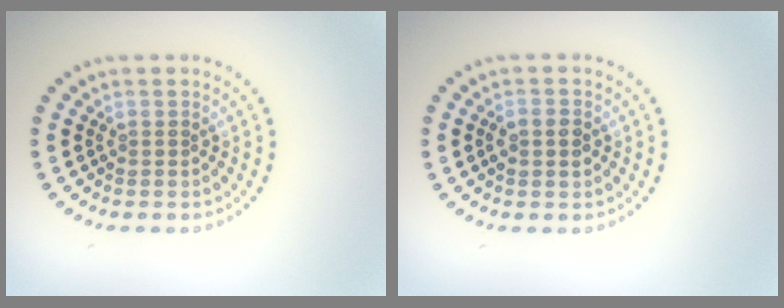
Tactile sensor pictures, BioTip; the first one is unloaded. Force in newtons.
{"total": 1.5, "press": 1.5, "slide": 0.1}